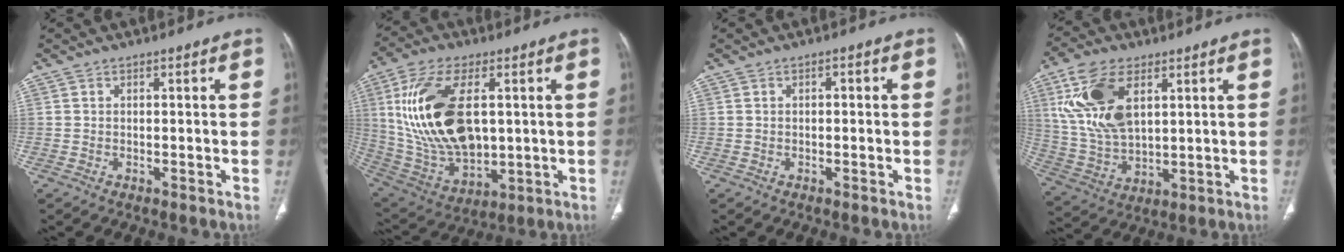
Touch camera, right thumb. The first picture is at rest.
{"total": 21.7, "force": [3.6, 11.8, 17.9], "torque": [-0.349, -0.016, 0.082]}
{"total": 1.1, "force": [0.1, 0.6, 1.0], "torque": [-0.014, 0.002, 0.000]}
{"total": 15.3, "force": [5.7, 8.1, 11.7], "torque": [-0.235, -0.016, 0.120]}